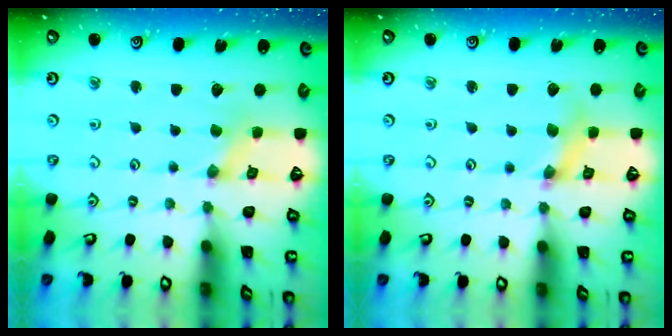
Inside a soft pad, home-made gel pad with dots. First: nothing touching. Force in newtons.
{"total": 4.5, "press": 4.5, "slide": 0.6}